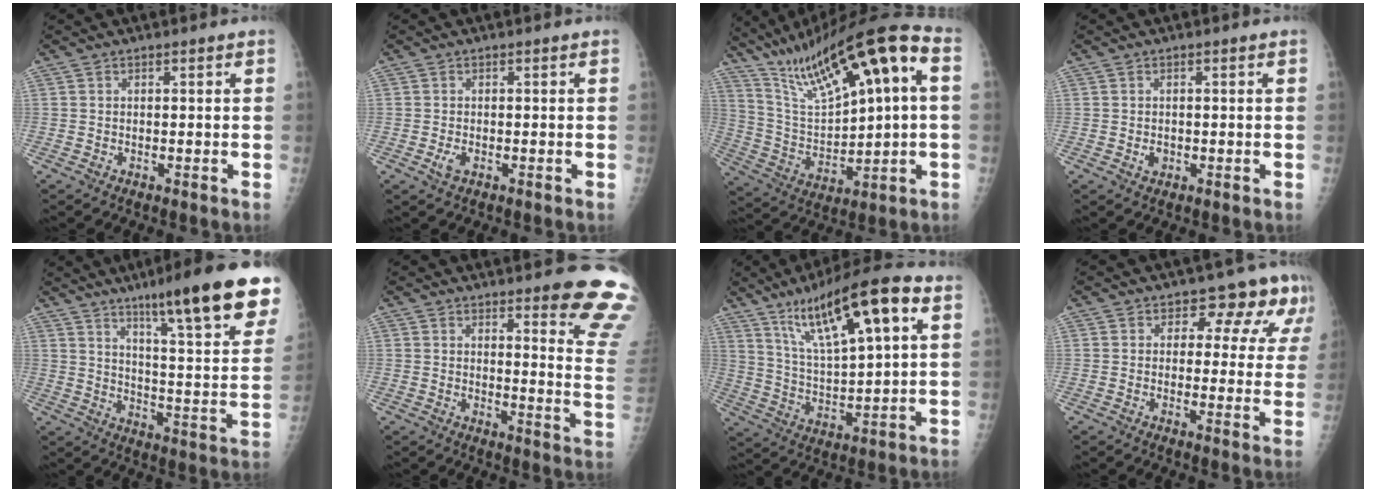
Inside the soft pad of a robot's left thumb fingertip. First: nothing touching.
{"total": 1.9, "force": [-0.7, 1.1, 1.4], "torque": [-0.029, -0.002, -0.013]}
{"total": 22.1, "force": [9.2, 6.4, 19.1], "torque": [-0.312, 0.006, 0.175]}
{"total": 1.6, "force": [-0.4, 1.4, 0.9], "torque": [-0.006, 0.002, -0.002]}
{"total": 23.1, "force": [14.7, 2.8, 17.6], "torque": [-0.227, -0.062, 0.214]}
{"total": 13.8, "force": [10.5, 2.1, 8.7], "torque": [-0.074, -0.094, 0.111]}
{"total": 19.5, "force": [9.1, 5.0, 16.5], "torque": [-0.259, -0.012, 0.159]}
{"total": 9.5, "force": [5.8, 5.6, 5.1], "torque": [-0.017, -0.025, 0.052]}